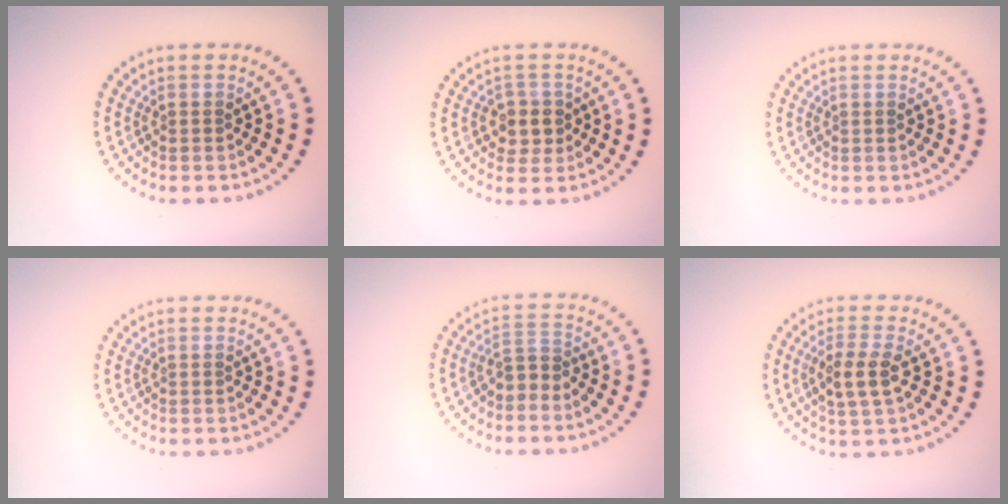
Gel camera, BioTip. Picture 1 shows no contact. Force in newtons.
{"total": 2.5, "press": 2.2, "slide": 1.1}
{"total": 0.0}
{"total": 0.0}
{"total": 1.9, "press": 1.6, "slide": 1.1}
{"total": 3.2, "press": 3.1, "slide": 0.9}